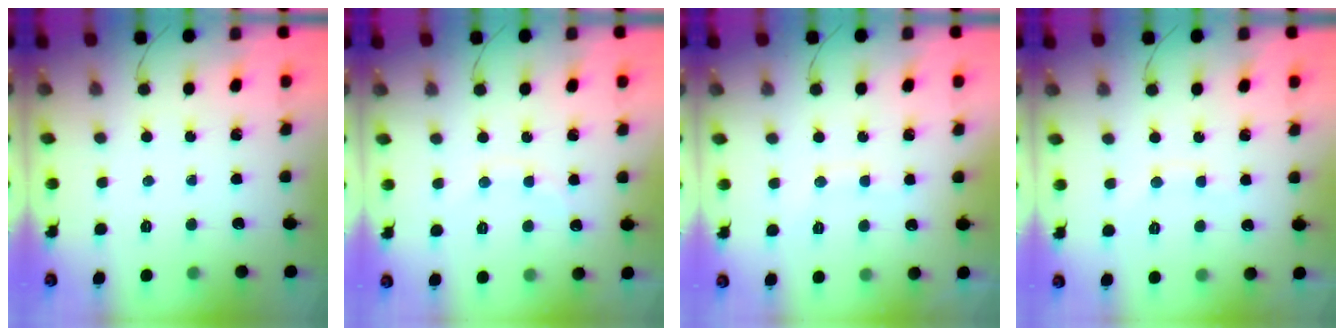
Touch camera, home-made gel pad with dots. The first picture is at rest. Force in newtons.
{"total": 8.1, "press": 7.9, "slide": 1.6}
{"total": 7.1, "press": 7.0, "slide": 1.3}
{"total": 6.9, "press": 6.8, "slide": 1.4}